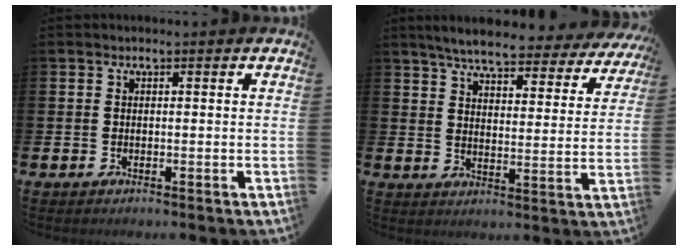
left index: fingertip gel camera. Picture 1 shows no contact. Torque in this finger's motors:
{"motor_torque": [1.06, -1.08, 0.43, 0.21]}